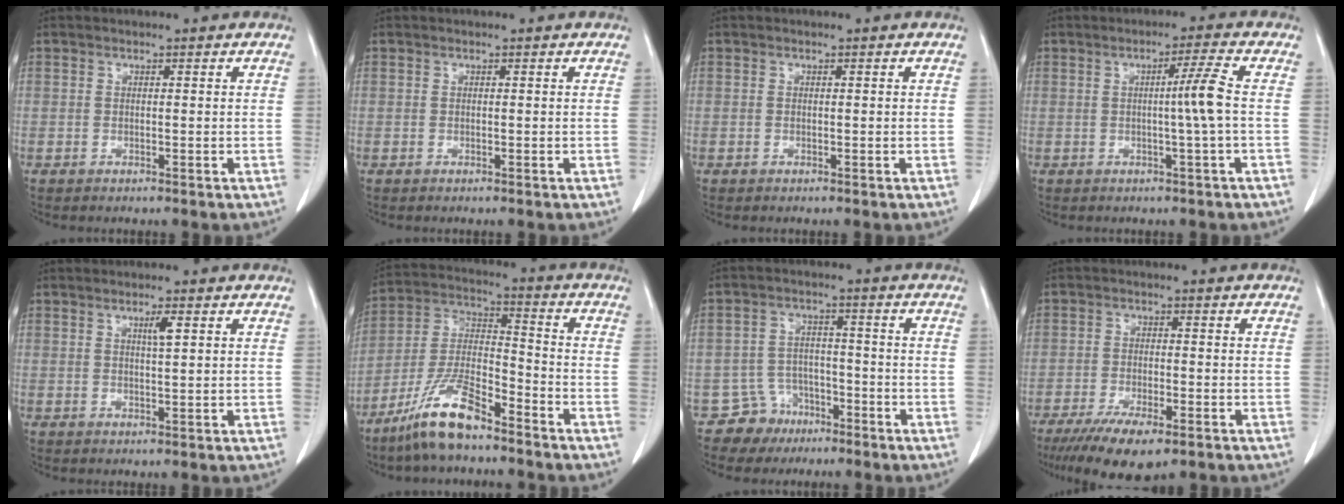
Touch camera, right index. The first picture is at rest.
{"total": 0.0}
{"total": 0.0}
{"total": 4.3, "force": [-0.2, -1.5, 4.0], "torque": [-0.065, 0.001, -0.004]}
{"total": 2.0, "force": [0.8, 0.0, 1.8], "torque": [-0.034, -0.002, 0.014]}
{"total": 12.0, "force": [-8.8, 2.6, 7.7], "torque": [-0.164, -0.006, -0.173]}
{"total": 5.7, "force": [-3.8, 4.2, -0.1], "torque": [0.011, 0.012, -0.062]}
{"total": 9.8, "force": [-6.6, 2.5, 6.8], "torque": [-0.109, -0.019, -0.104]}